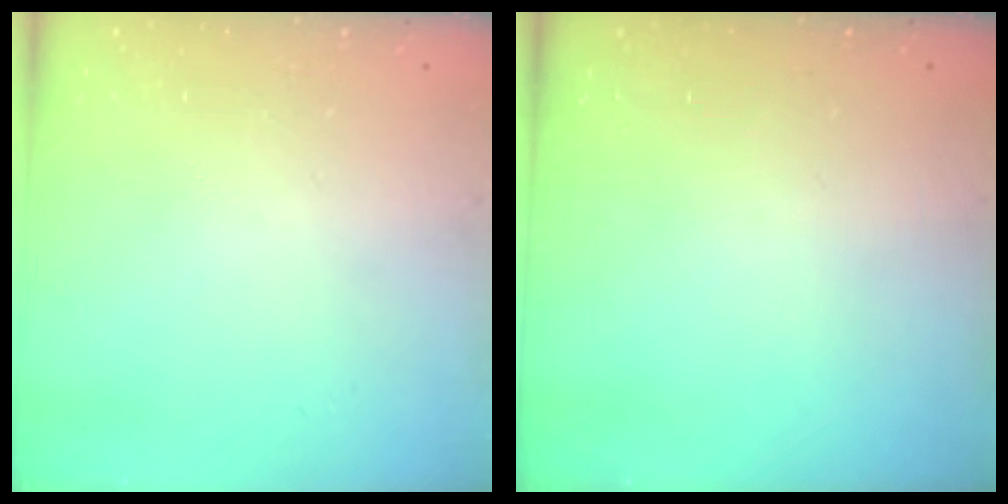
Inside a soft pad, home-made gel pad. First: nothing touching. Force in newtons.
{"total": 0.0}